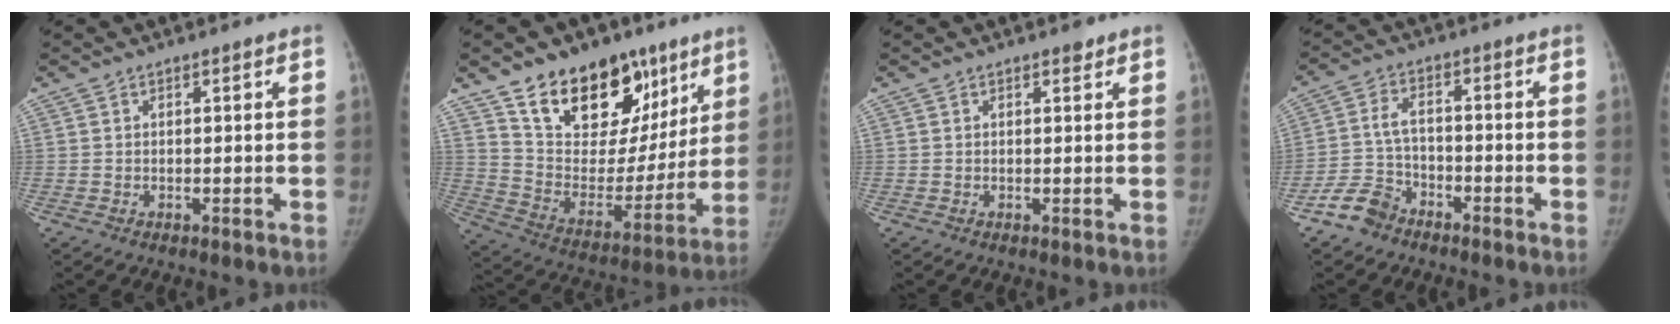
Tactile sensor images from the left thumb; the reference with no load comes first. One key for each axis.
{"total": 23.9, "fx": 14.8, "fy": 14.3, "fz": 12.2, "tx": -0.135, "ty": -0.053, "tz": 0.247}
{"total": 0.9, "fx": 0.7, "fy": 0.5, "fz": 0.4, "tx": -0.002, "ty": -0.004, "tz": 0.007}
{"total": 6.5, "fx": -4.8, "fy": 3.9, "fz": 2.0, "tx": -0.035, "ty": 0.022, "tz": -0.098}